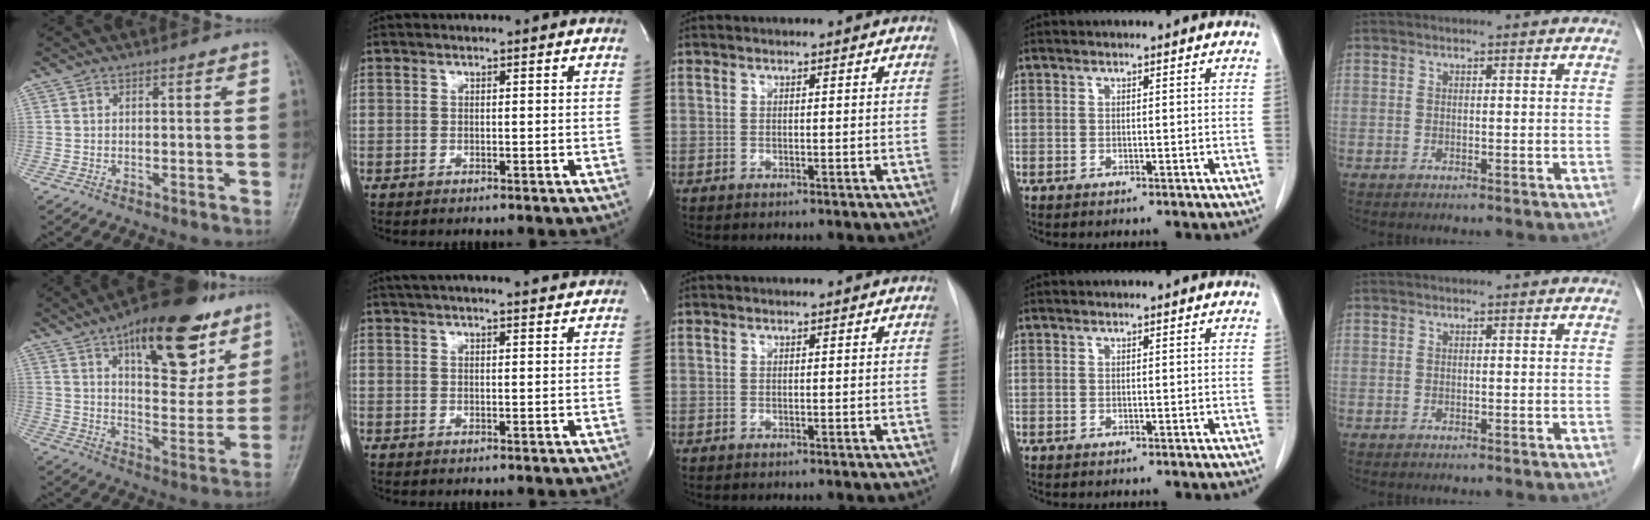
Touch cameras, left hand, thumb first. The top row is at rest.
{"thumb": {"total": 22.4, "force": [12.4, 9.6, 16.1], "torque": [-0.190, -0.047, 0.190]}, "index": {"total": 14.7, "force": [13.5, 1.2, 5.5], "torque": [-0.087, 0.029, 0.177]}}